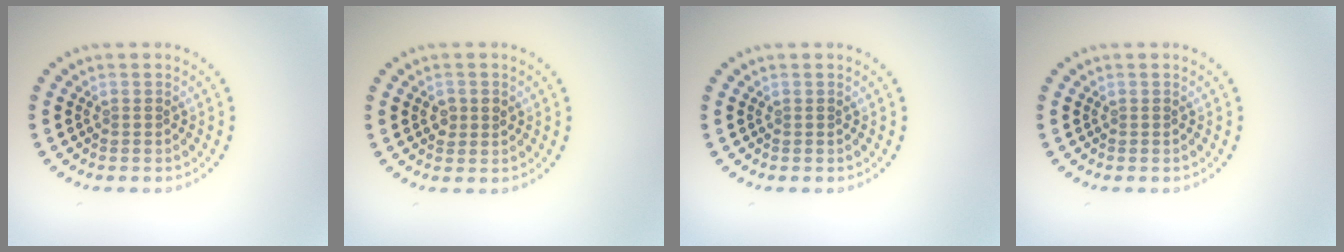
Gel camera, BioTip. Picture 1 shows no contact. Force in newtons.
{"total": 1.5, "press": 1.5, "slide": 0.2}
{"total": 0.0}
{"total": 0.0}